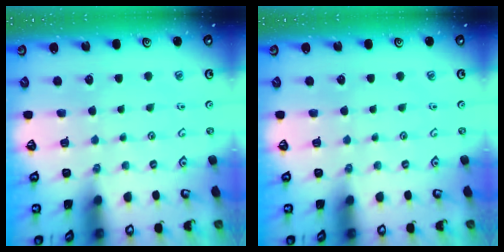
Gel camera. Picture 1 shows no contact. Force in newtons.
{"total": 0.0}